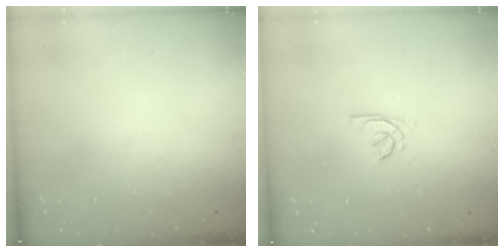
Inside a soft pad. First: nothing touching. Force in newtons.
{"total": 2.4, "press": 2.4, "slide": 0.6}